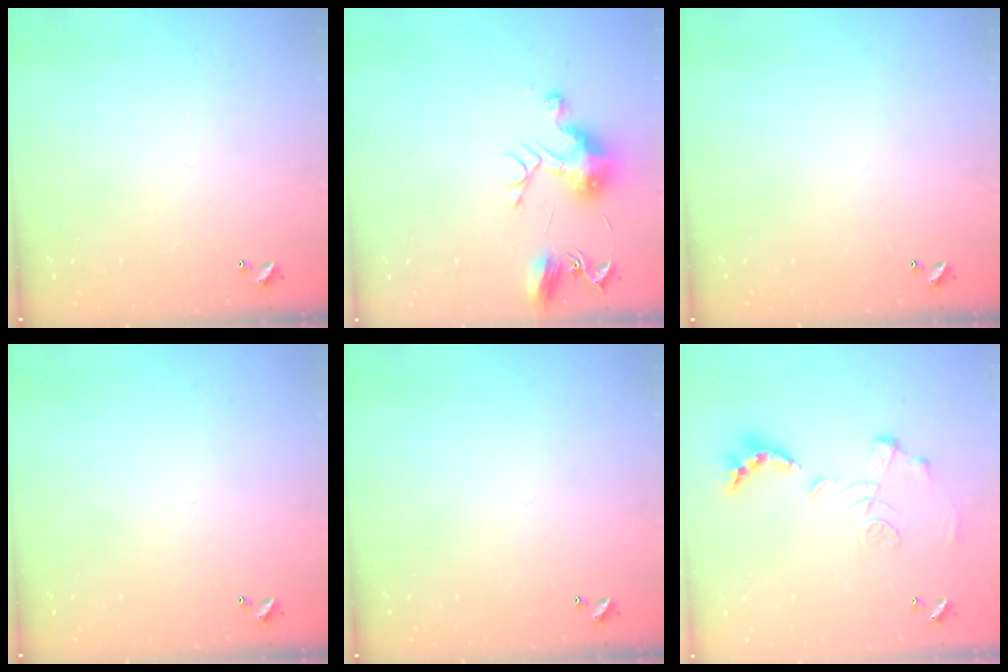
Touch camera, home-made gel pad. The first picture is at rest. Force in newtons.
{"total": 9.6, "press": 9.6, "slide": 0.4}
{"total": 0.0}
{"total": 0.0}
{"total": 0.0}
{"total": 1.2, "press": 0.4, "slide": 1.1}